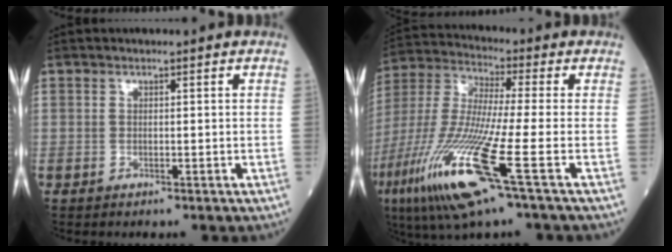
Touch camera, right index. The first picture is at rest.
{"total": 18.5, "force": [-7.8, 0.5, 16.8], "torque": [-0.391, -0.046, -0.156]}